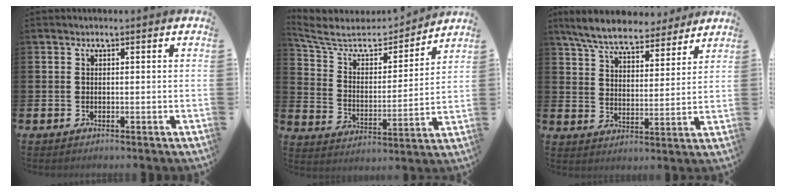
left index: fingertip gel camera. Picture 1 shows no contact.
{"total": 7.6, "force": [6.7, 3.1, 2.0], "torque": [-0.077, -0.048, 0.112]}
{"total": 7.4, "force": [6.9, 1.7, 2.2], "torque": [-0.078, -0.033, 0.124]}